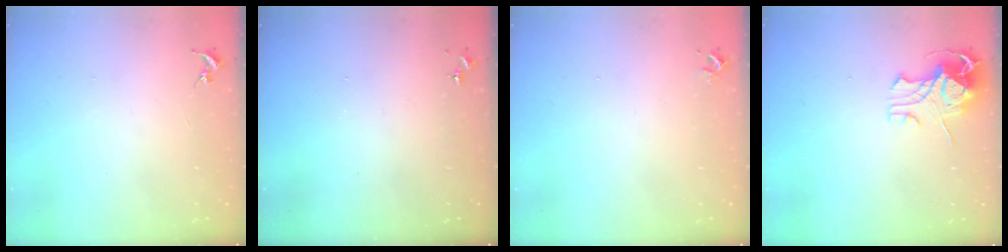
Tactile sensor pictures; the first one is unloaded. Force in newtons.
{"total": 0.0}
{"total": 2.4, "press": 2.4, "slide": 0.3}
{"total": 10.7, "press": 10.6, "slide": 1.4}